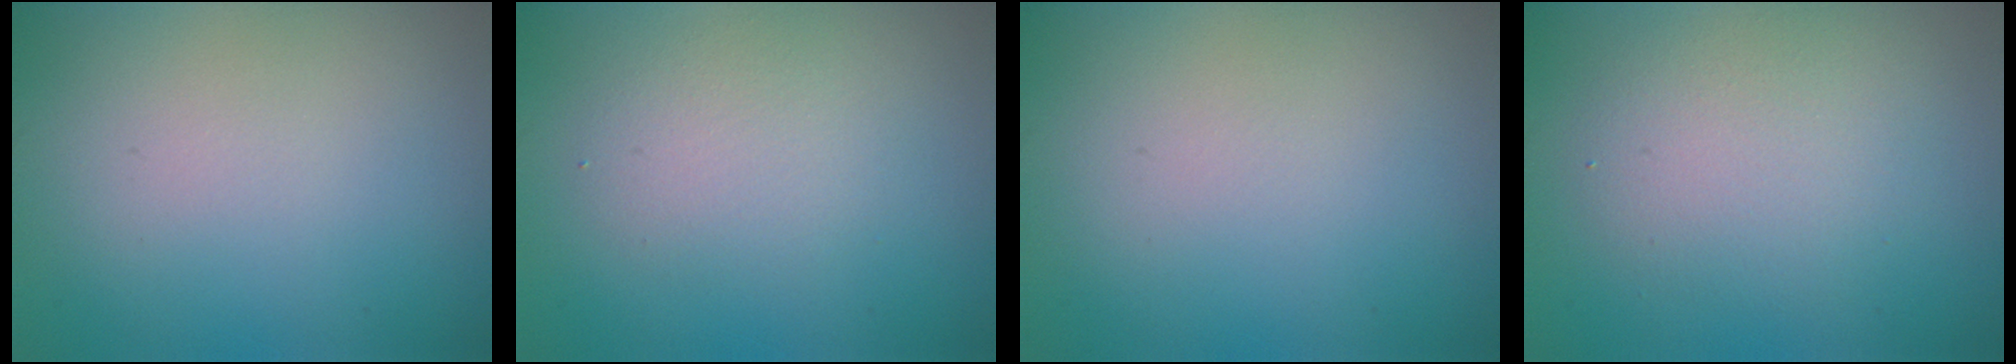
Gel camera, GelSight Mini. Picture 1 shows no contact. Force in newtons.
{"total": 2.5, "press": 2.5, "slide": 0.1}
{"total": 0.0}
{"total": 3.7, "press": 3.7, "slide": 0.2}